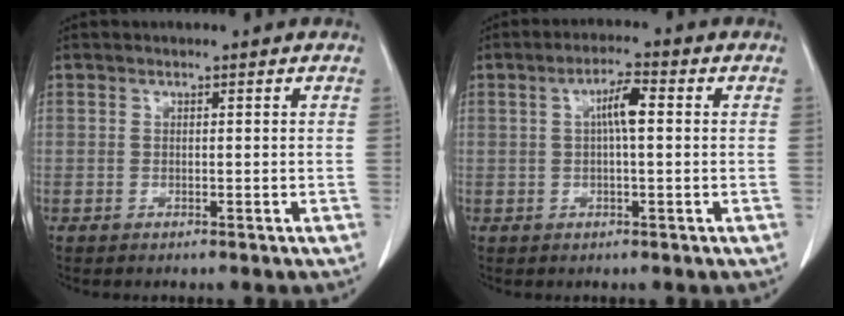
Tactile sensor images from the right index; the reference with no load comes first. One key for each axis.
{"total": 4.3, "fx": 0.6, "fy": 0.7, "fz": 4.2, "tx": -0.076, "ty": 0.011, "tz": 0.008}